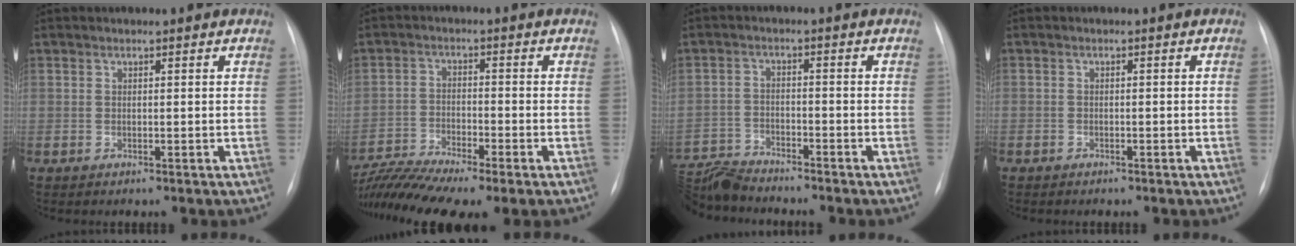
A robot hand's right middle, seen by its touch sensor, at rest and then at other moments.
{"total": 9.1, "force": [-7.7, -0.1, 4.9], "torque": [-0.101, -0.007, -0.136]}
{"total": 7.4, "force": [-7.4, 0.0, 0.5], "torque": [-0.015, -0.009, -0.140]}
{"total": 0.8, "force": [-0.6, 0.2, 0.4], "torque": [-0.006, 0.005, -0.010]}